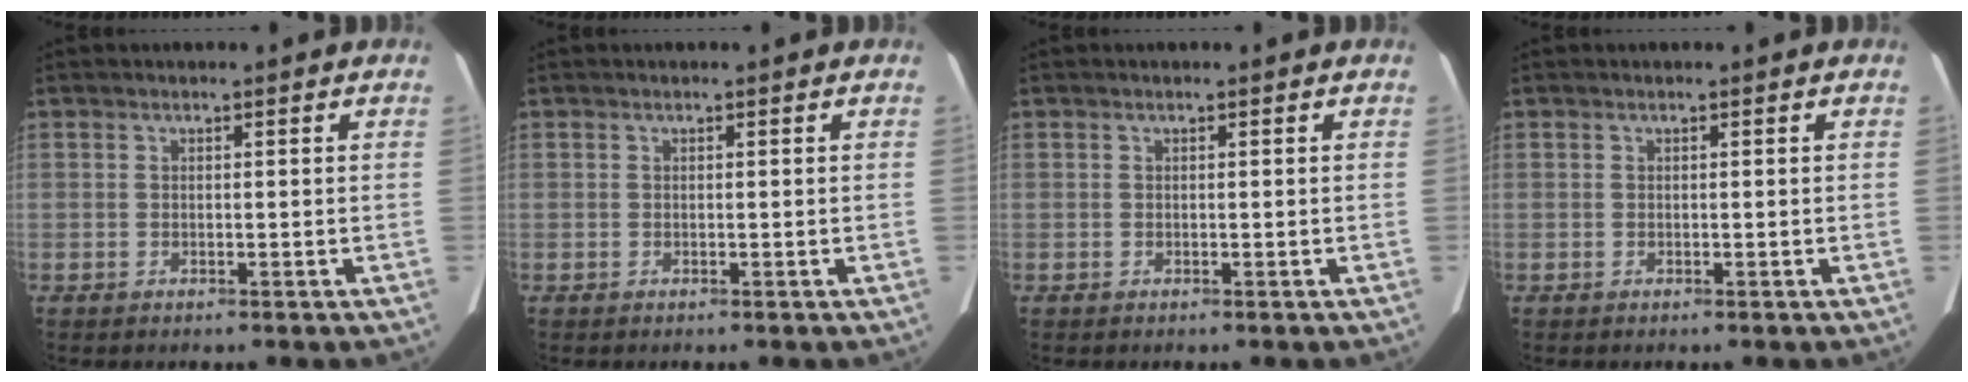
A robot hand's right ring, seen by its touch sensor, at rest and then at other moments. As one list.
[{"total": 0.0}, {"total": 0.0}, {"total": 0.0}]